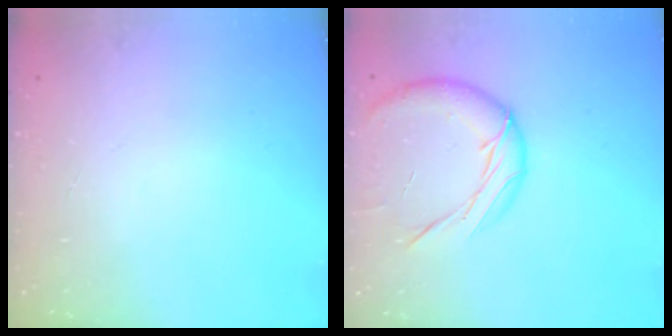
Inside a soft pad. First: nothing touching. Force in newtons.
{"total": 13.1, "press": 13.0, "slide": 1.8}